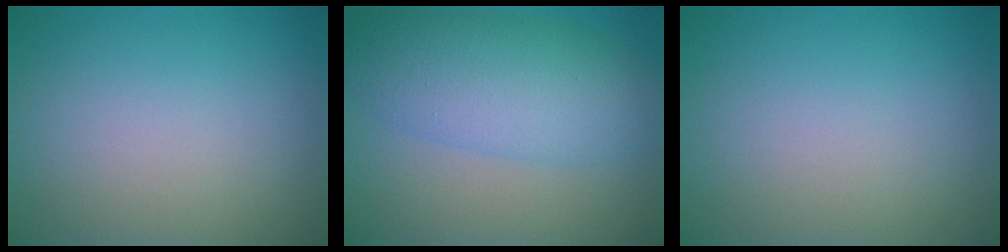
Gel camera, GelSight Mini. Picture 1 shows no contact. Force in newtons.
{"total": 7.1, "press": 7.1, "slide": 0.1}
{"total": 0.0}